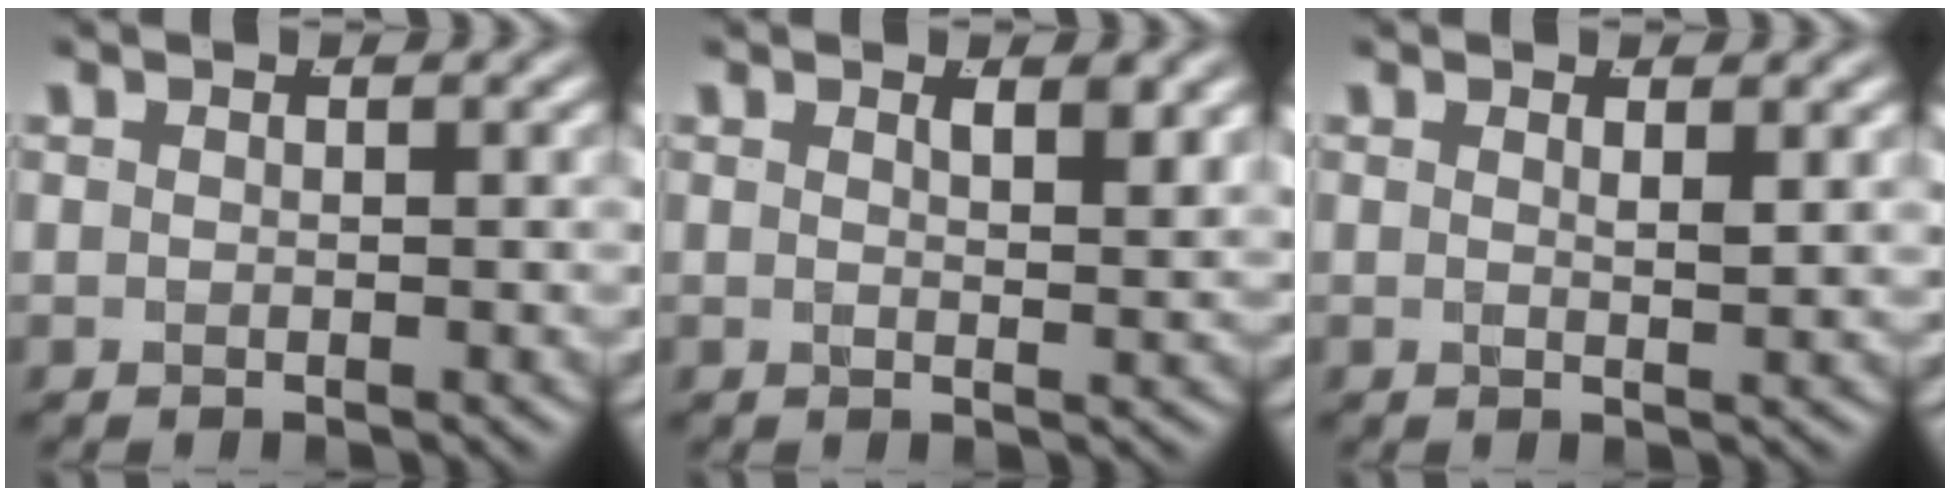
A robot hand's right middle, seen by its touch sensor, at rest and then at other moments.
{"total": 1.6, "force": [0.9, -0.6, 1.2], "torque": [-0.018, -0.009, 0.019]}
{"total": 1.2, "force": [0.7, -0.7, 0.7], "torque": [-0.010, -0.011, 0.016]}